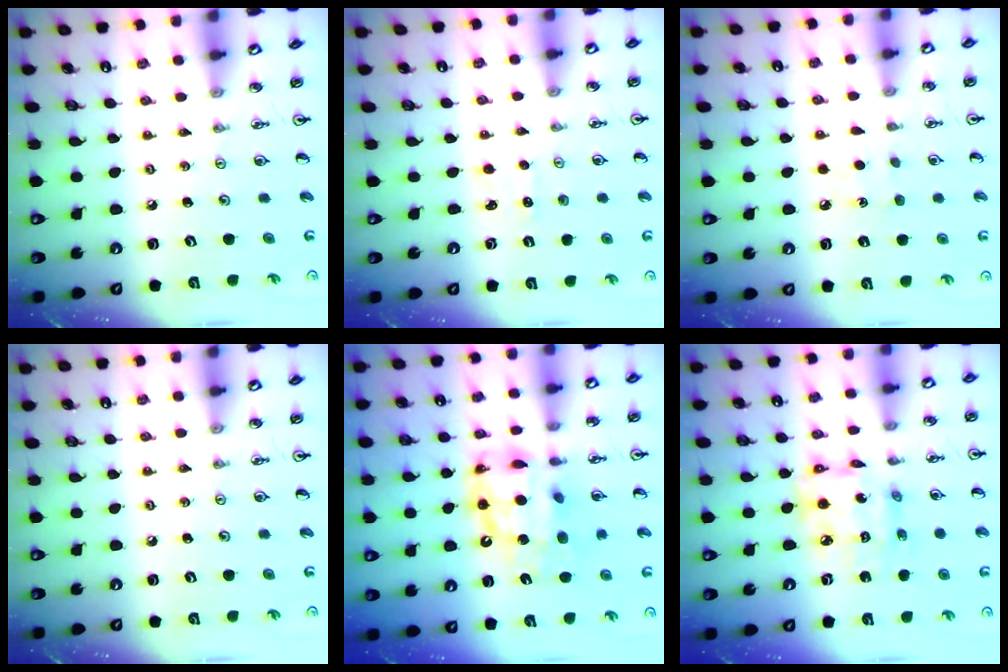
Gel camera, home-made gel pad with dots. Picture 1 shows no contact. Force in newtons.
{"total": 2.2, "press": 2.2, "slide": 0.3}
{"total": 4.1, "press": 4.0, "slide": 0.5}
{"total": 0.0}
{"total": 13.1, "press": 13.0, "slide": 1.1}
{"total": 11.9, "press": 11.8, "slide": 0.9}